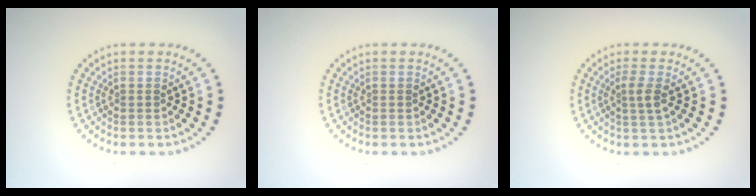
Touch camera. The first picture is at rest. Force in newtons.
{"total": 0.0}
{"total": 1.5, "press": 1.1, "slide": 1.0}